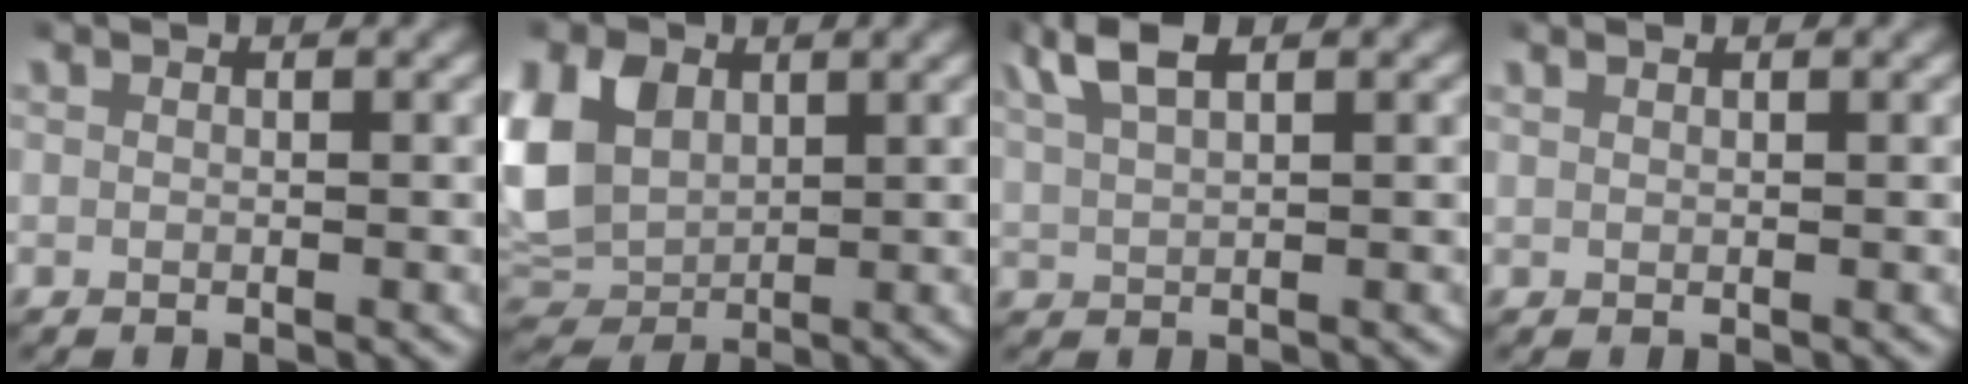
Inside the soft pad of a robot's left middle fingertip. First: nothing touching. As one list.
[{"total": 8.3, "force": [1.2, 7.1, 4.0], "torque": [-0.112, -0.022, 0.030]}, {"total": 3.9, "force": [2.9, 1.3, 2.4], "torque": [-0.058, 0.006, 0.054]}, {"total": 1.1, "force": [1.0, 0.2, 0.3], "torque": [-0.001, 0.002, 0.017]}]